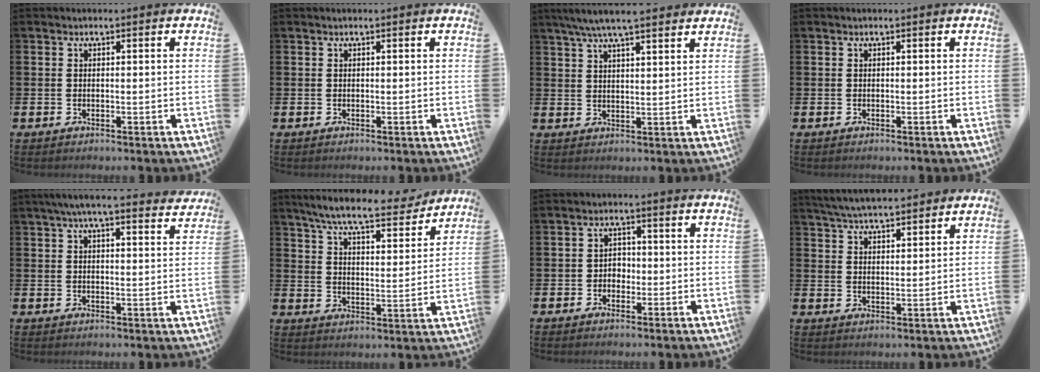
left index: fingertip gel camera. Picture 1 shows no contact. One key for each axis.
{"total": 0.0}
{"total": 6.5, "fx": 5.8, "fy": 0.6, "fz": 2.7, "tx": -0.066, "ty": -0.014, "tz": 0.105}
{"total": 0.0}
{"total": 5.8, "fx": 5.2, "fy": 0.4, "fz": 2.5, "tx": -0.051, "ty": -0.015, "tz": 0.091}
{"total": 8.2, "fx": 7.5, "fy": 0.9, "fz": 3.4, "tx": -0.085, "ty": -0.045, "tz": 0.126}
{"total": 2.2, "fx": -0.7, "fy": 1.9, "fz": 1.0, "tx": -0.007, "ty": 0.001, "tz": -0.020}
{"total": 5.4, "fx": 5.3, "fy": 0.5, "fz": 0.9, "tx": -0.041, "ty": -0.023, "tz": 0.098}